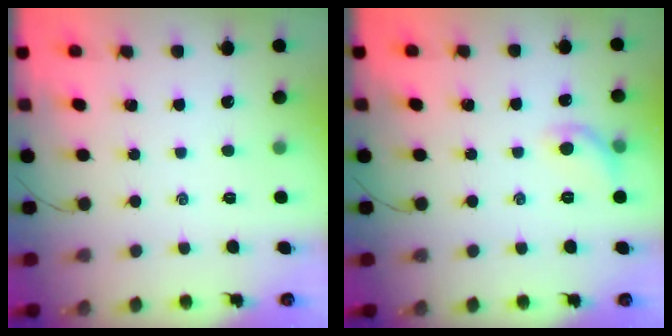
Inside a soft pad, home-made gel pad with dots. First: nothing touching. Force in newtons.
{"total": 6.4, "press": 6.3, "slide": 1.2}